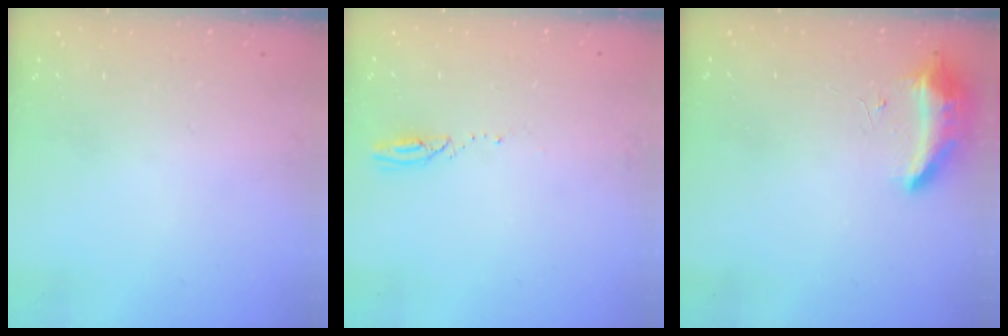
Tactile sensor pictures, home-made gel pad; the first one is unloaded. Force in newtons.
{"total": 2.3, "press": 2.3, "slide": 0.3}
{"total": 18.4, "press": 10.9, "slide": 14.8}